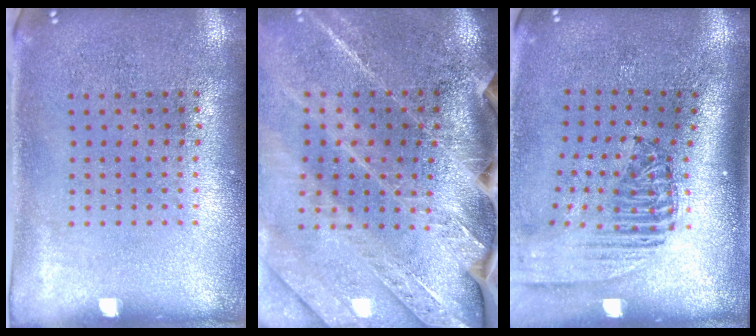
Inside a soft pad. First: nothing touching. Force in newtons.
{"total": 3.9, "press": 3.3, "slide": 2.1}
{"total": 2.4, "press": 1.8, "slide": 1.6}